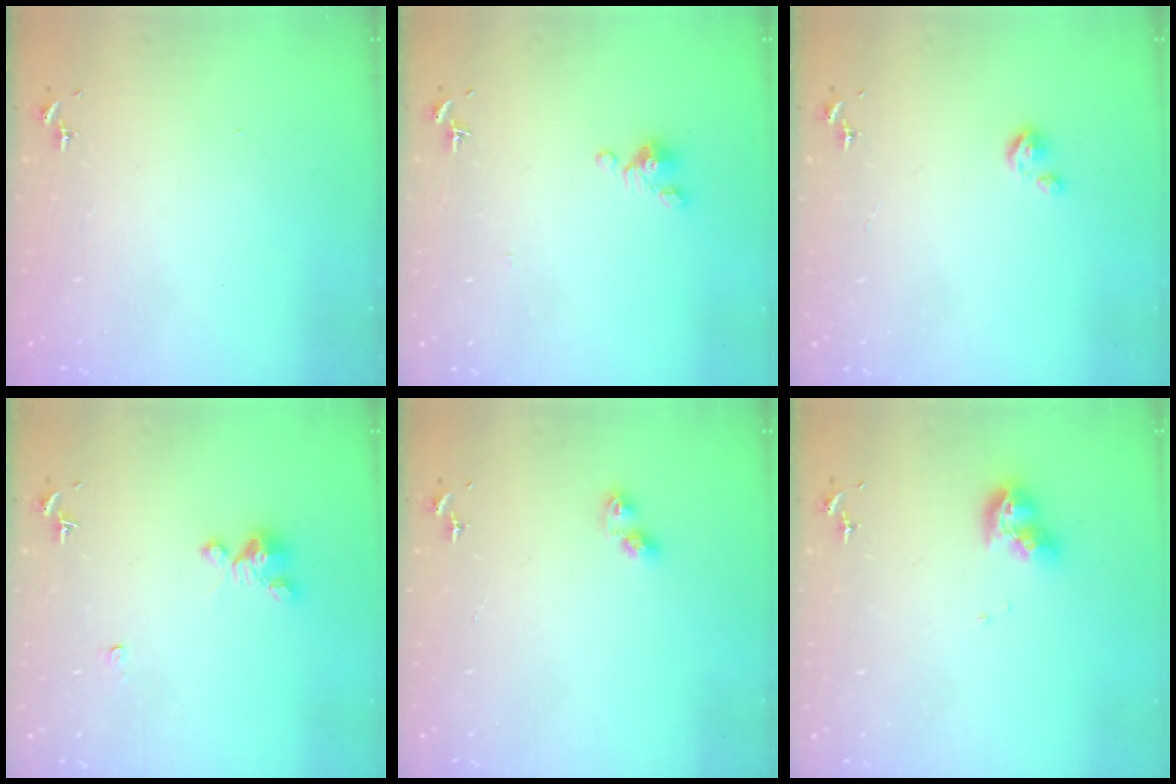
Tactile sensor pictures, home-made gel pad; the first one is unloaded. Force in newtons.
{"total": 2.9, "press": 2.9, "slide": 0.4}
{"total": 3.3, "press": 3.3, "slide": 0.3}
{"total": 4.1, "press": 4.1, "slide": 0.4}
{"total": 6.6, "press": 6.5, "slide": 0.7}
{"total": 9.7, "press": 9.7, "slide": 0.8}